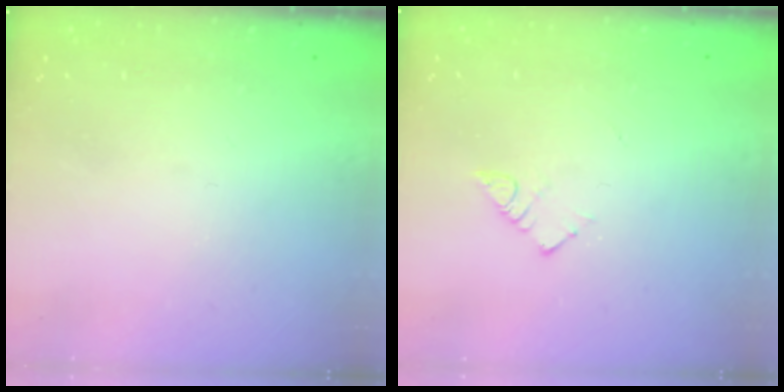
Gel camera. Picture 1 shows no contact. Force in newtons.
{"total": 3.9, "press": 3.9, "slide": 0.2}